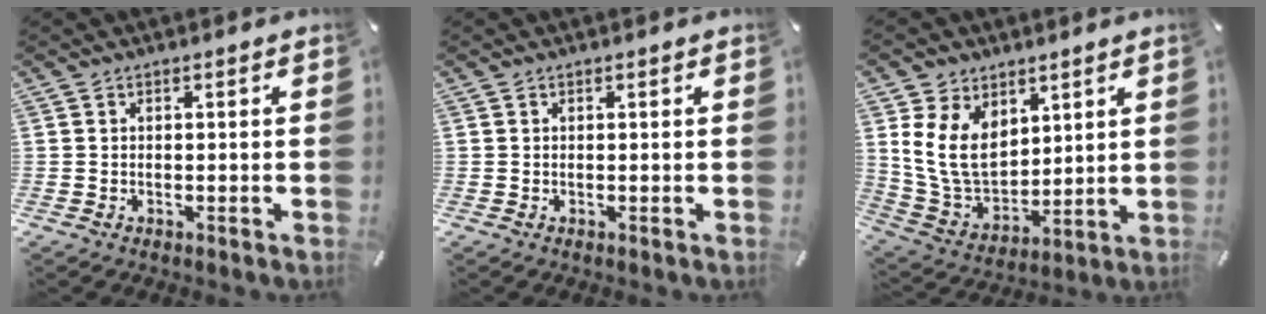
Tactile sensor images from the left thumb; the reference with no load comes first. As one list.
[{"total": 0.0}, {"total": 13.3, "force": [4.5, 10.4, 7.0], "torque": [-0.170, -0.029, 0.086]}]